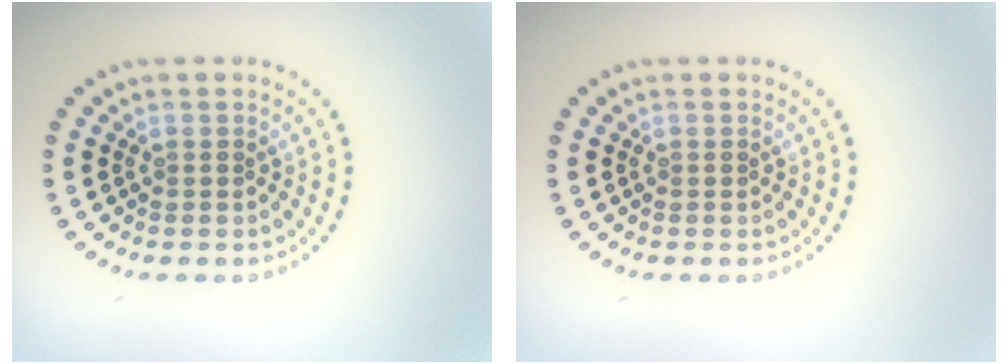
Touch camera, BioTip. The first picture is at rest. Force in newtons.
{"total": 0.0}